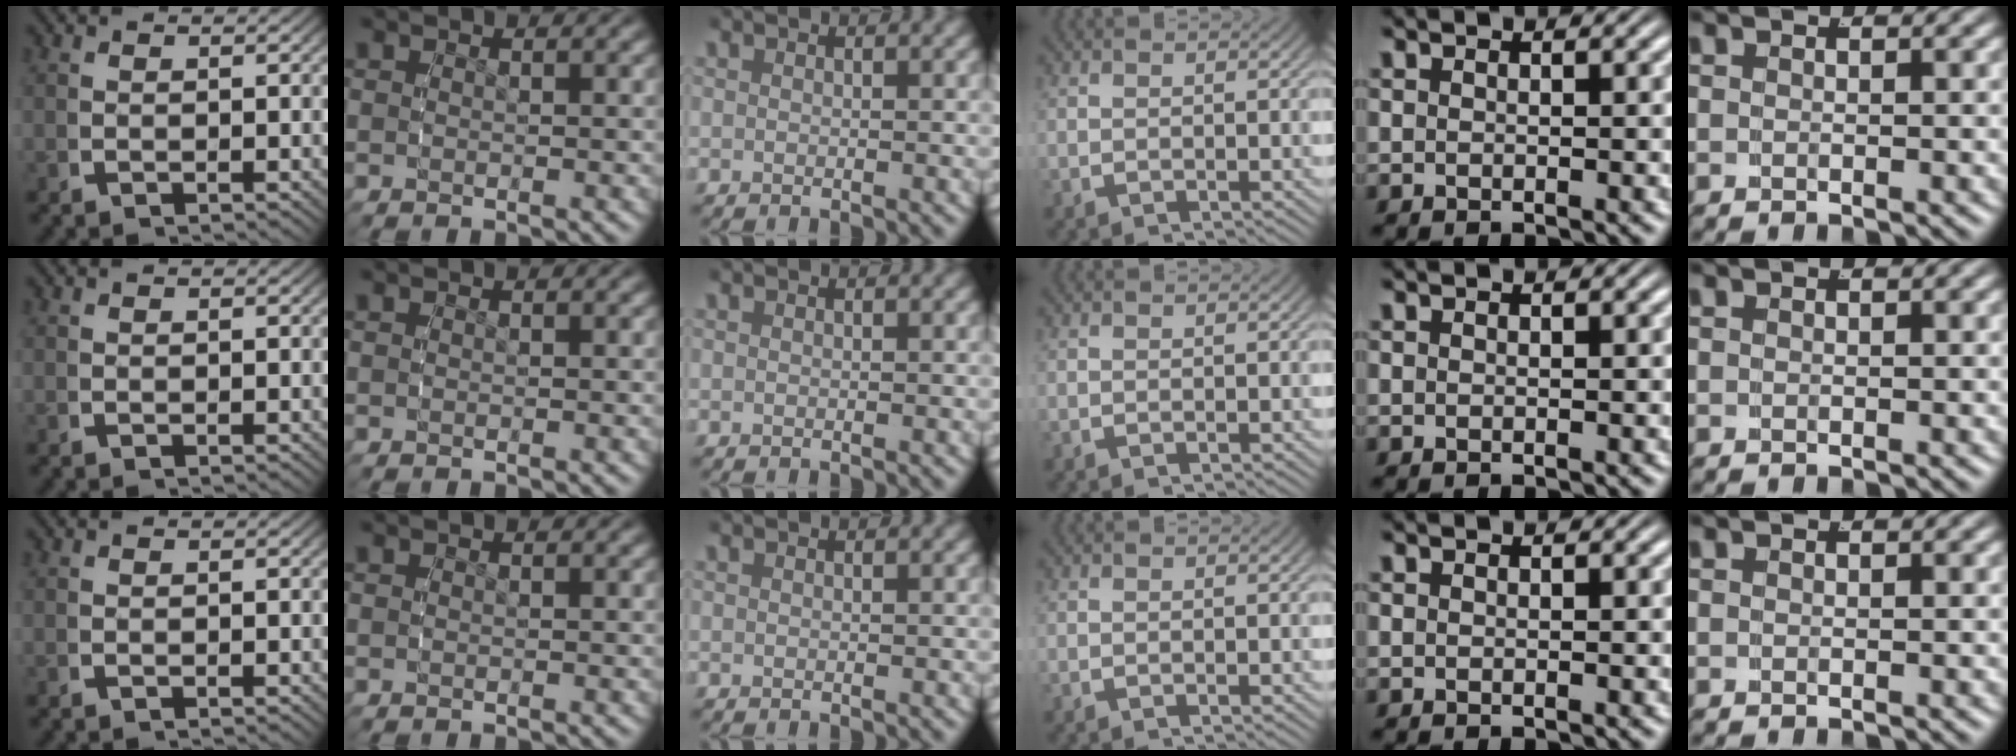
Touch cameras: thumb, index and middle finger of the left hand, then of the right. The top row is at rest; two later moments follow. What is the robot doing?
{"motion": "reach", "object": "photo album"}